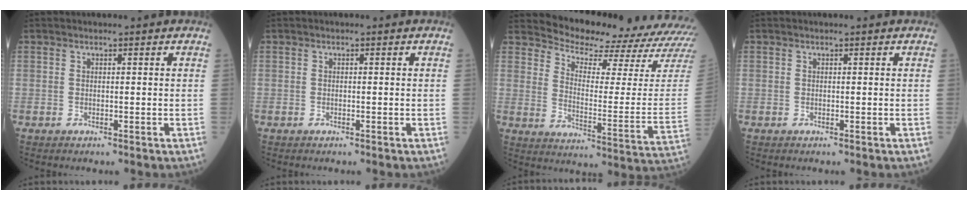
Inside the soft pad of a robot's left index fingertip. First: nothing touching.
{"total": 0.0}
{"total": 18.8, "force": [18.3, 0.7, 4.1], "torque": [-0.071, -0.113, 0.222]}
{"total": 0.0}